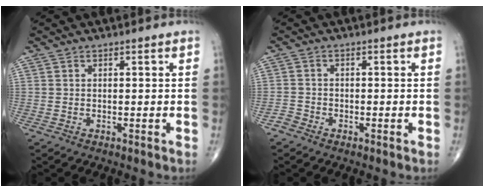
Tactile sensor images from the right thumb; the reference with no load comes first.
{"total": 1.6, "force": [-1.3, 0.8, 0.1], "torque": [-0.001, 0.000, -0.032]}